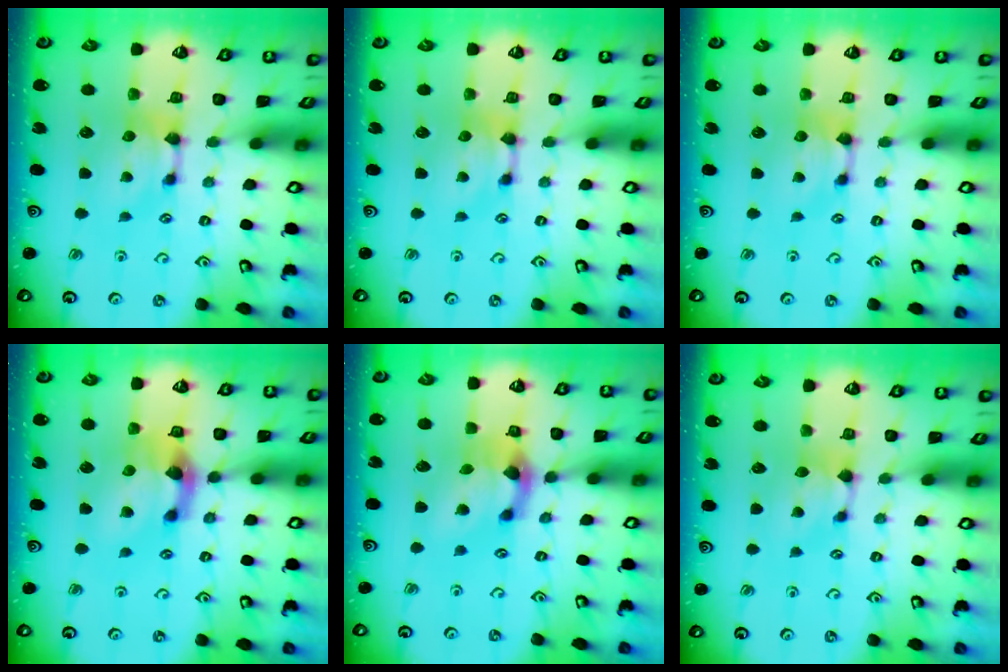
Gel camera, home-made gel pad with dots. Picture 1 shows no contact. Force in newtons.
{"total": 0.0}
{"total": 0.0}
{"total": 4.7, "press": 4.2, "slide": 2.1}
{"total": 3.7, "press": 3.0, "slide": 2.1}
{"total": 0.9, "press": 0.7, "slide": 0.6}